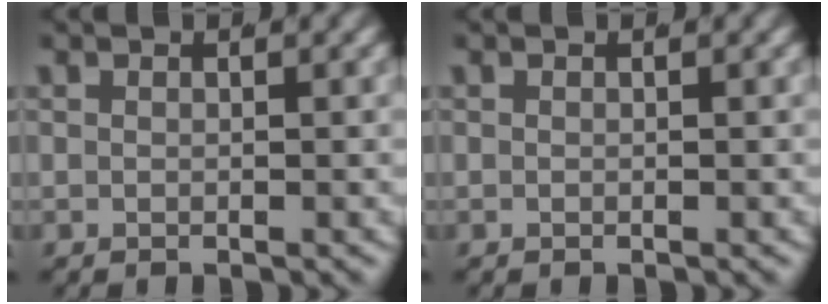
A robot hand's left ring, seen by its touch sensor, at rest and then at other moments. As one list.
[{"total": 0.0}]